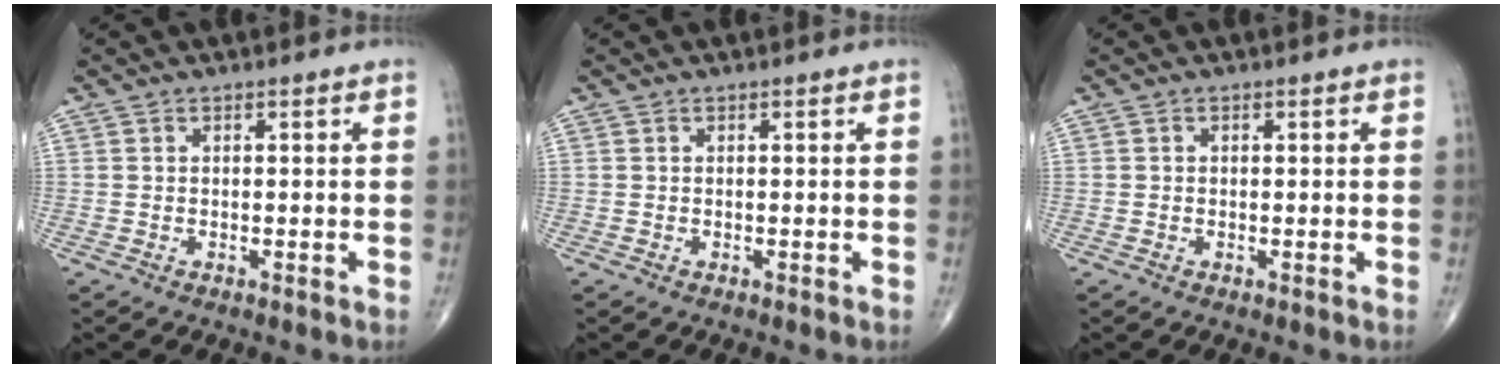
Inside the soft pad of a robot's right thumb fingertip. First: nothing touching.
{"total": 0.0}
{"total": 0.0}